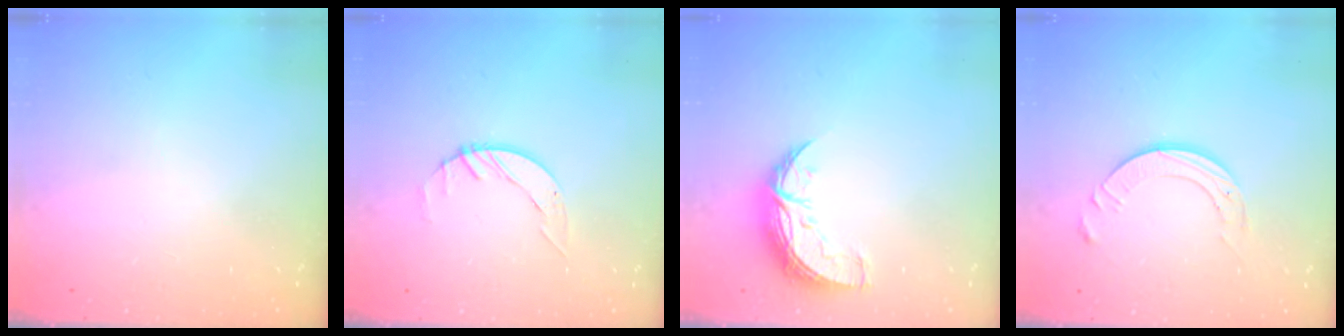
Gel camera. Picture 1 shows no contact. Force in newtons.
{"total": 2.9, "press": 2.8, "slide": 0.3}
{"total": 8.9, "press": 8.9, "slide": 0.6}
{"total": 8.8, "press": 8.7, "slide": 0.9}